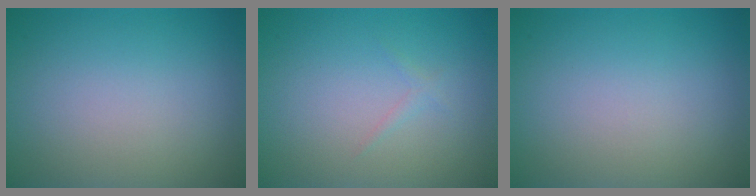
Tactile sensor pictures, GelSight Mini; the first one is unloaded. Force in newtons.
{"total": 0.7, "press": 0.7, "slide": 0.0}
{"total": 0.0}